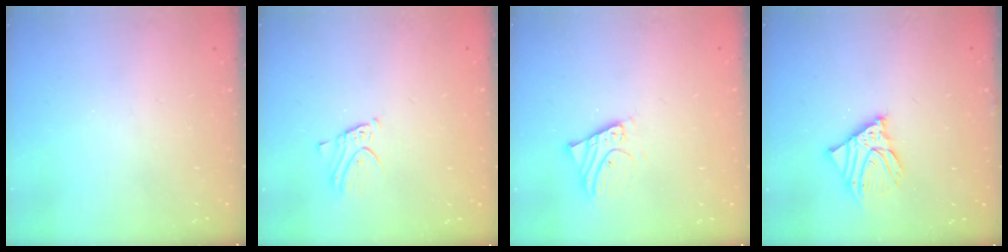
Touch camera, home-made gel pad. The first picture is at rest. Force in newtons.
{"total": 2.8, "press": 2.8, "slide": 0.1}
{"total": 4.1, "press": 4.1, "slide": 0.4}
{"total": 9.5, "press": 9.3, "slide": 1.5}